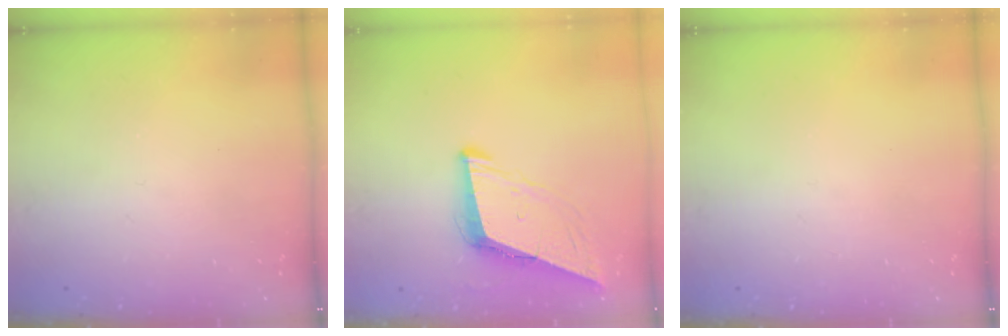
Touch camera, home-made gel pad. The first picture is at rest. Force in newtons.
{"total": 8.9, "press": 8.1, "slide": 3.6}
{"total": 0.0}